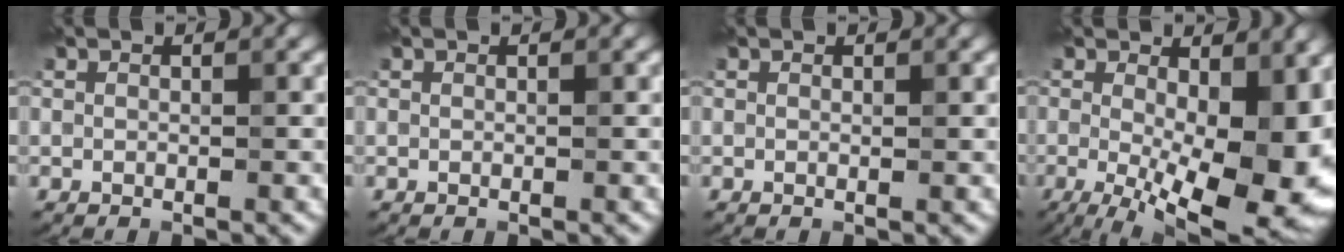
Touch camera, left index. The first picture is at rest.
{"total": 0.0}
{"total": 0.0}
{"total": 13.5, "force": [-3.1, 5.6, 11.9], "torque": [-0.188, -0.035, -0.037]}